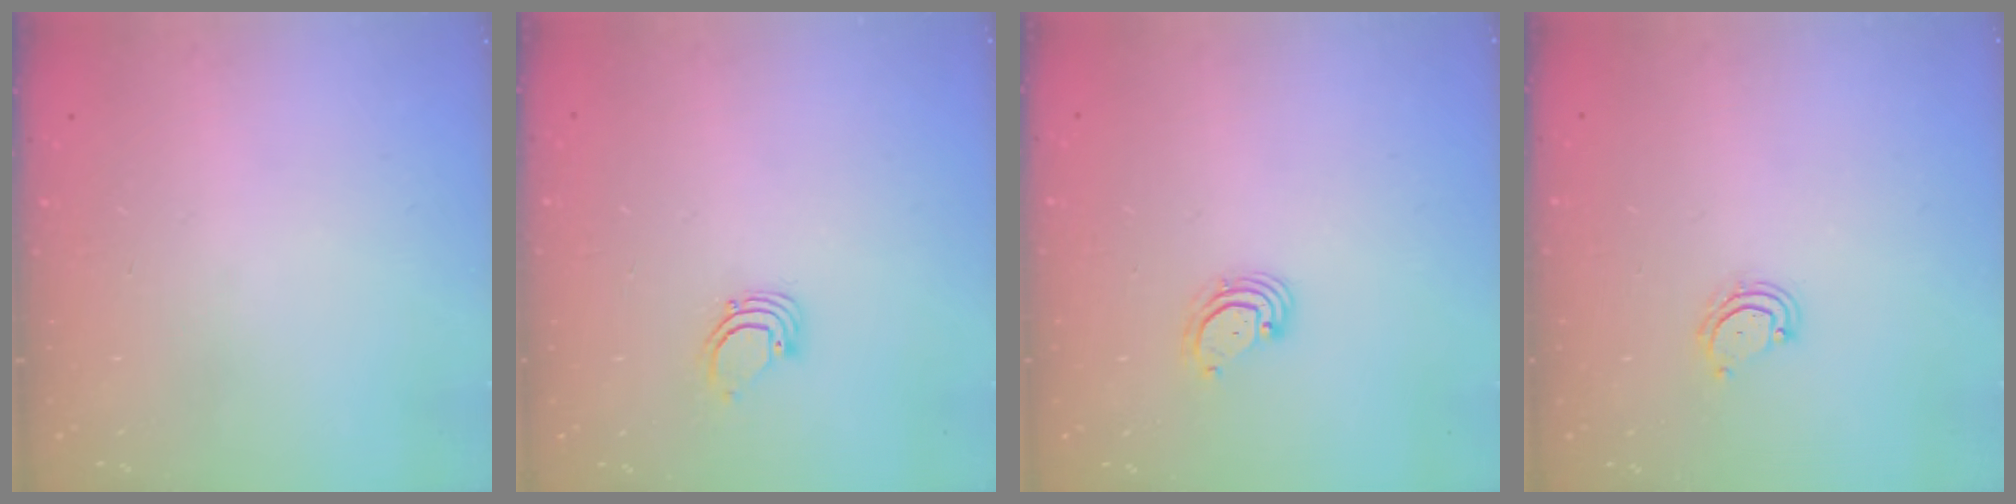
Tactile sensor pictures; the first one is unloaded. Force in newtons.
{"total": 2.2, "press": 2.2, "slide": 0.2}
{"total": 2.8, "press": 2.8, "slide": 0.2}
{"total": 4.4, "press": 4.3, "slide": 0.3}